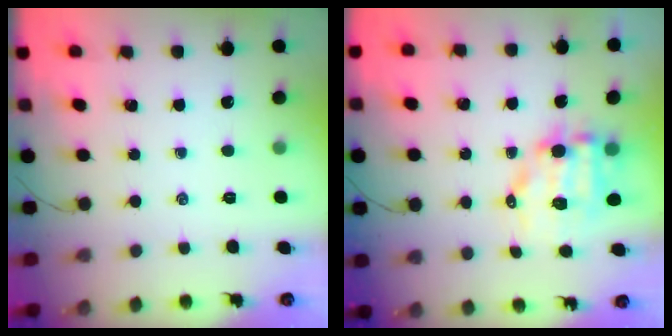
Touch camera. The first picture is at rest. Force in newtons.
{"total": 8.7, "press": 8.4, "slide": 2.3}